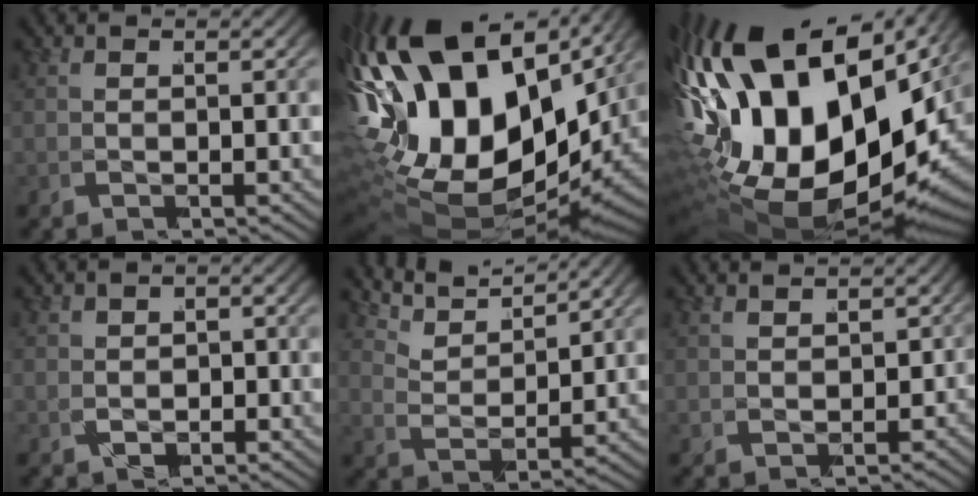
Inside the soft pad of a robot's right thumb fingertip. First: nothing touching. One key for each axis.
{"total": 27.2, "fx": -0.5, "fy": 18.4, "fz": 20.1, "tx": -0.414, "ty": -0.034, "tz": 0.005}
{"total": 31.4, "fx": -3.0, "fy": 20.6, "fz": 23.5, "tx": -0.467, "ty": -0.056, "tz": -0.020}
{"total": 1.5, "fx": -1.0, "fy": 1.0, "fz": -0.3, "tx": -0.014, "ty": -0.005, "tz": -0.014}
{"total": 3.9, "fx": 3.5, "fy": 1.0, "fz": 1.3, "tx": -0.035, "ty": 0.012, "tz": 0.057}
{"total": 1.0, "fx": -0.5, "fy": 0.2, "fz": -0.8, "tx": 0.025, "ty": 0.005, "tz": -0.004}